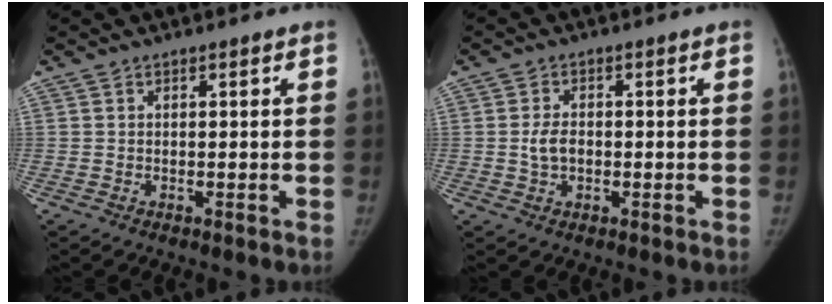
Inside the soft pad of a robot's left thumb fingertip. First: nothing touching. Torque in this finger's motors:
{"motor_torque": [0.04, 0.08, 0.81, 0.22, 0.03]}